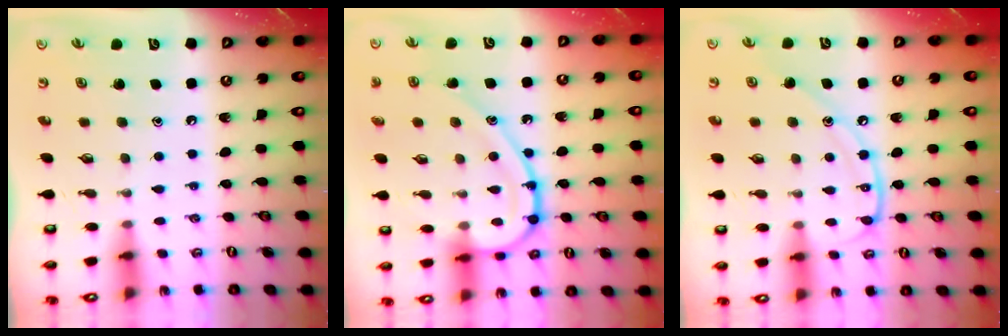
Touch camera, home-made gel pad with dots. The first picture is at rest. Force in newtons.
{"total": 16.3, "press": 16.3, "slide": 0.3}
{"total": 12.5, "press": 12.4, "slide": 1.4}